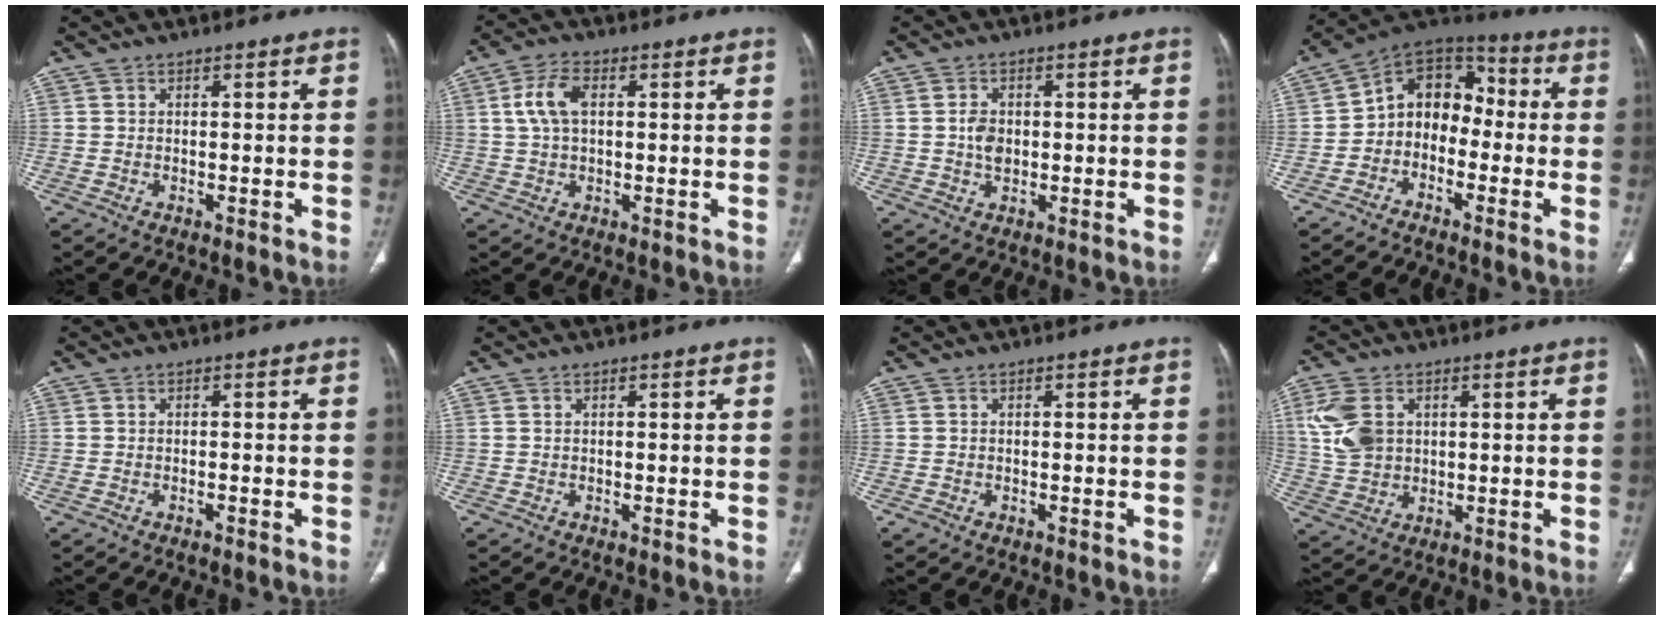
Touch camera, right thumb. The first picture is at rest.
{"total": 6.6, "force": [1.4, 3.8, 5.2], "torque": [-0.112, 0.013, 0.025]}
{"total": 3.5, "force": [0.0, 2.5, 2.5], "torque": [-0.040, 0.004, 0.000]}
{"total": 11.2, "force": [-2.0, 8.7, 6.7], "torque": [-0.072, 0.057, -0.055]}
{"total": 0.8, "force": [-0.5, 0.3, 0.5], "torque": [-0.018, 0.010, -0.007]}
{"total": 0.0}
{"total": 0.9, "force": [-0.4, 0.6, 0.4], "torque": [-0.014, 0.000, -0.007]}
{"total": 8.8, "force": [2.4, 6.4, 5.7], "torque": [-0.115, -0.002, 0.053]}